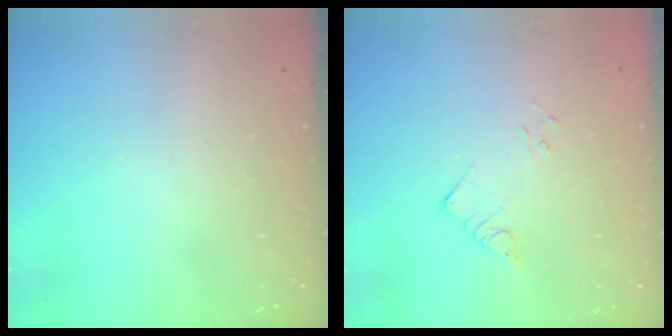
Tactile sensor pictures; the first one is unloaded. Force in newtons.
{"total": 2.2, "press": 2.2, "slide": 0.2}